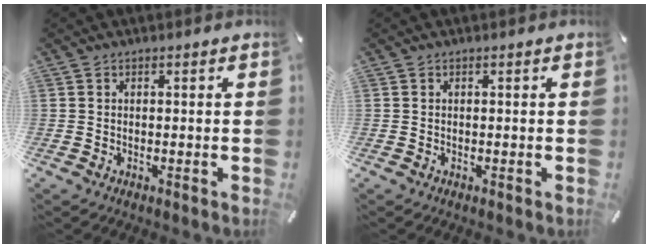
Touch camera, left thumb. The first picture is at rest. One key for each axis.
{"total": 0.0}